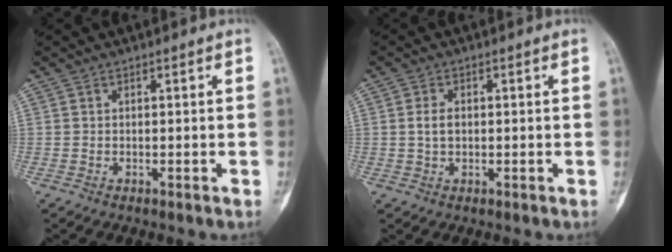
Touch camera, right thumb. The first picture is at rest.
{"total": 2.7, "force": [0.1, 1.7, 2.0], "torque": [-0.034, 0.005, -0.001]}